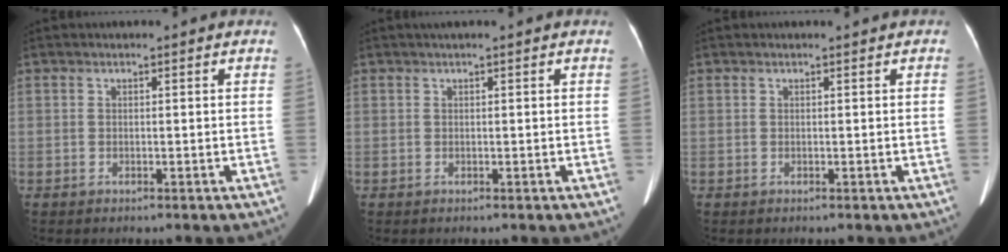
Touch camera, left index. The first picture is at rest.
{"total": 1.5, "force": [1.1, -0.2, 1.0], "torque": [-0.015, 0.019, 0.021]}
{"total": 1.2, "force": [1.1, 0.2, 0.6], "torque": [-0.008, 0.019, 0.012]}